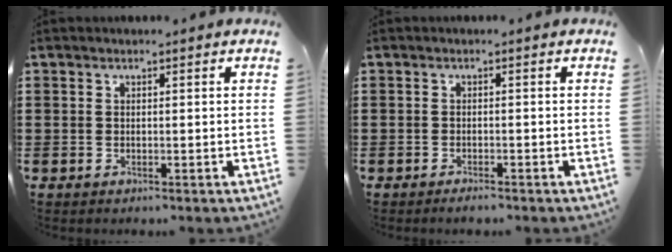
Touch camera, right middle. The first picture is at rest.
{"total": 0.9, "force": [-0.8, 0.1, 0.3], "torque": [-0.010, -0.005, -0.014]}